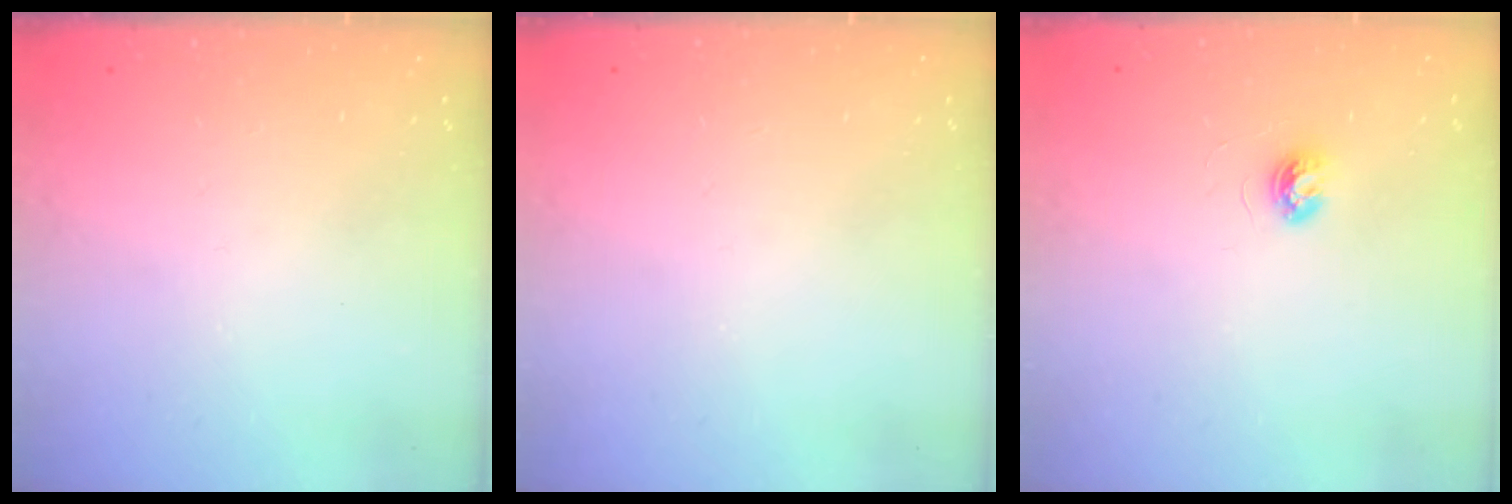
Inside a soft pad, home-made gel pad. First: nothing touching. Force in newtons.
{"total": 0.0}
{"total": 3.7, "press": 3.7, "slide": 0.5}